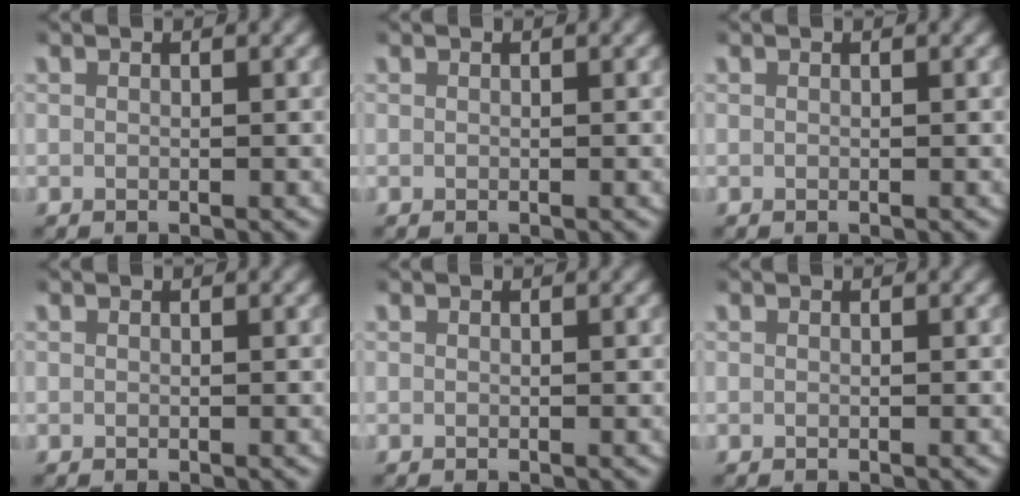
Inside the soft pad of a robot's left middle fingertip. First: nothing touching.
{"total": 0.0}
{"total": 0.0}
{"total": 0.0}
{"total": 0.0}
{"total": 0.0}